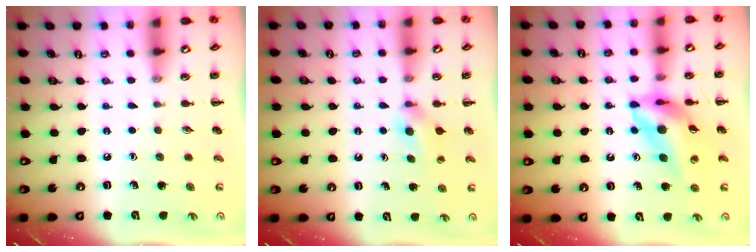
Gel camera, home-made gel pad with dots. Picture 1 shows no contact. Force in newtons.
{"total": 6.1, "press": 5.8, "slide": 1.9}
{"total": 11.6, "press": 11.0, "slide": 3.8}